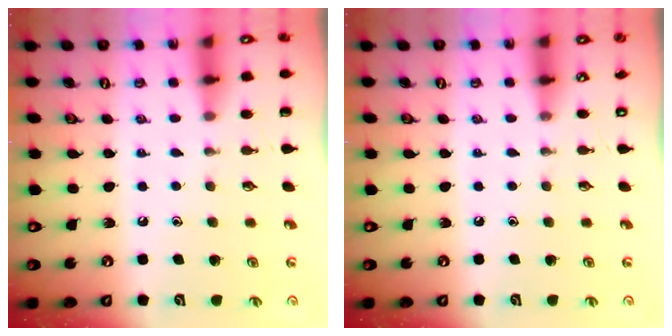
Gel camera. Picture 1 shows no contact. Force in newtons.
{"total": 0.0}